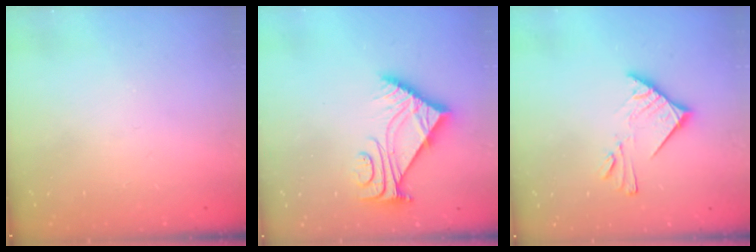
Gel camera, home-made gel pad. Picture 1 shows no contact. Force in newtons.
{"total": 7.8, "press": 7.7, "slide": 0.9}
{"total": 7.7, "press": 7.6, "slide": 0.8}